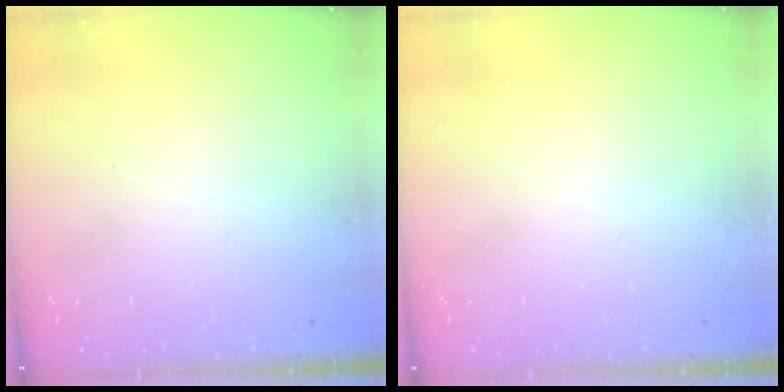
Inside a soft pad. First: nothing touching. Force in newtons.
{"total": 0.0}